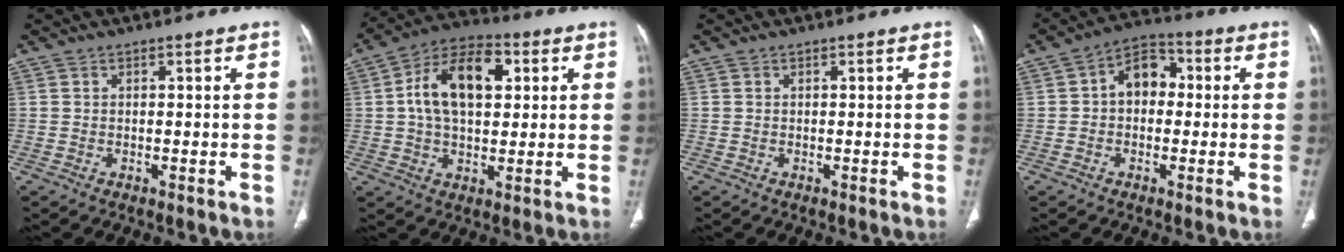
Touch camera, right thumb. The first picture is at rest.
{"total": 14.6, "force": [3.1, 8.6, 11.4], "torque": [-0.183, 0.017, 0.046]}
{"total": 0.0}
{"total": 7.9, "force": [0.5, 5.7, 5.5], "torque": [-0.058, 0.027, -0.006]}